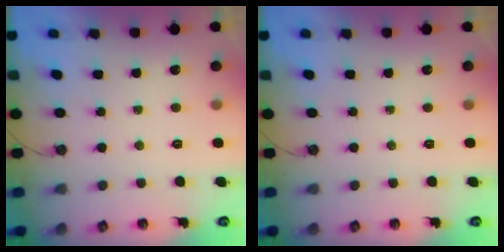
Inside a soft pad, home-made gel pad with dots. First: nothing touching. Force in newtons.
{"total": 0.0}